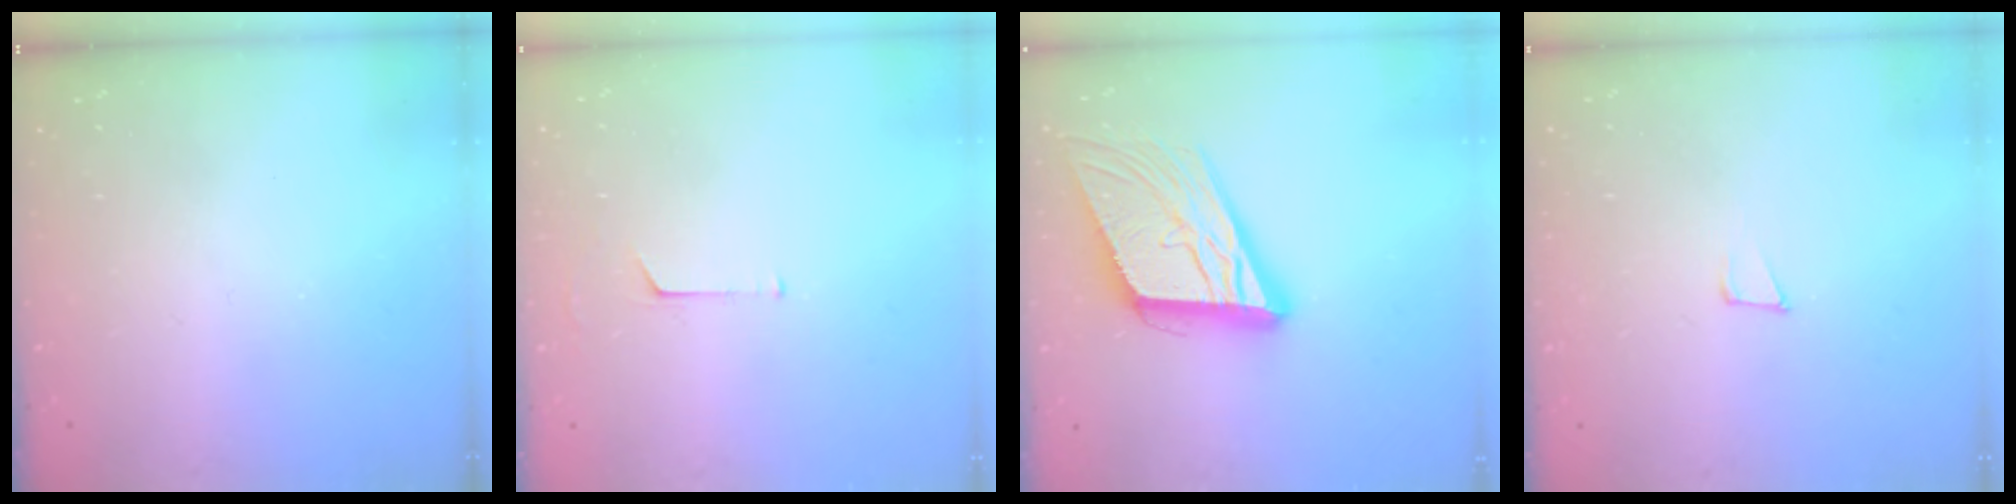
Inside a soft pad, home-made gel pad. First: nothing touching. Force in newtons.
{"total": 3.8, "press": 3.8, "slide": 0.3}
{"total": 17.9, "press": 17.6, "slide": 3.3}
{"total": 4.3, "press": 4.2, "slide": 1.0}